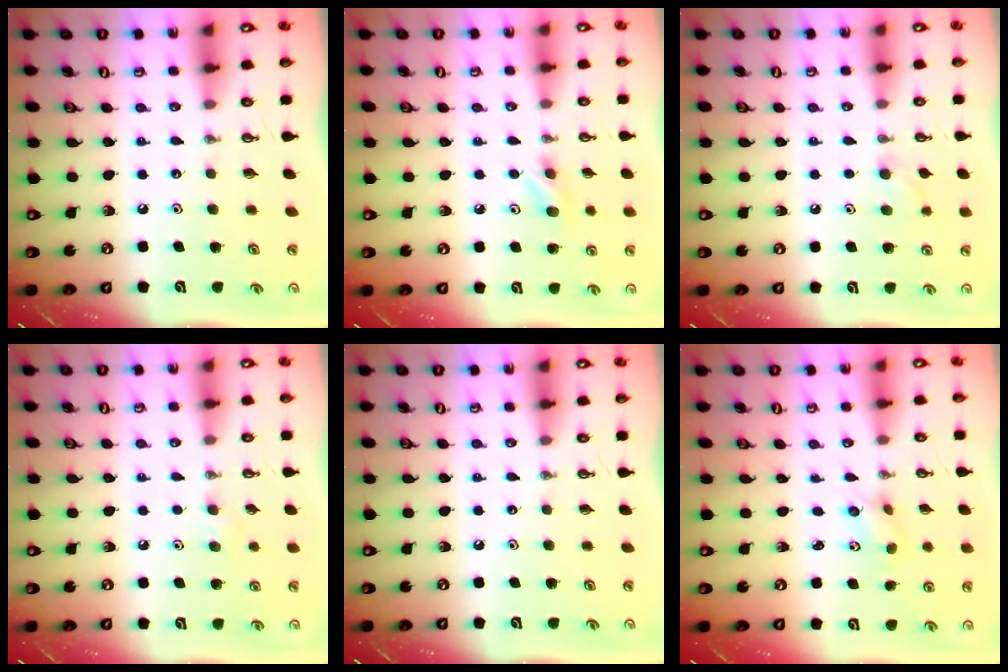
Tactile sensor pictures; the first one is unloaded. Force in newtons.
{"total": 6.5, "press": 6.3, "slide": 1.7}
{"total": 5.3, "press": 5.2, "slide": 1.1}
{"total": 4.7, "press": 4.0, "slide": 2.4}
{"total": 0.0}
{"total": 3.4, "press": 3.1, "slide": 1.4}